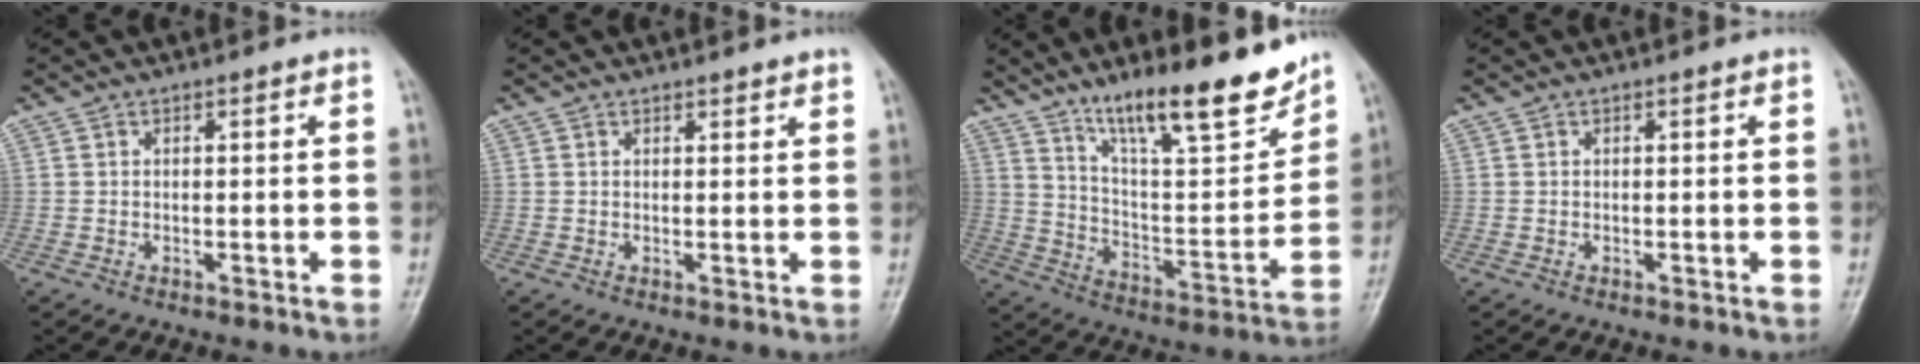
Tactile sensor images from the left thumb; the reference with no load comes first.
{"total": 1.8, "force": [1.6, 0.4, 0.6], "torque": [0.001, -0.004, 0.020]}
{"total": 19.6, "force": [14.3, 4.4, 12.7], "torque": [-0.161, -0.082, 0.240]}
{"total": 0.0}